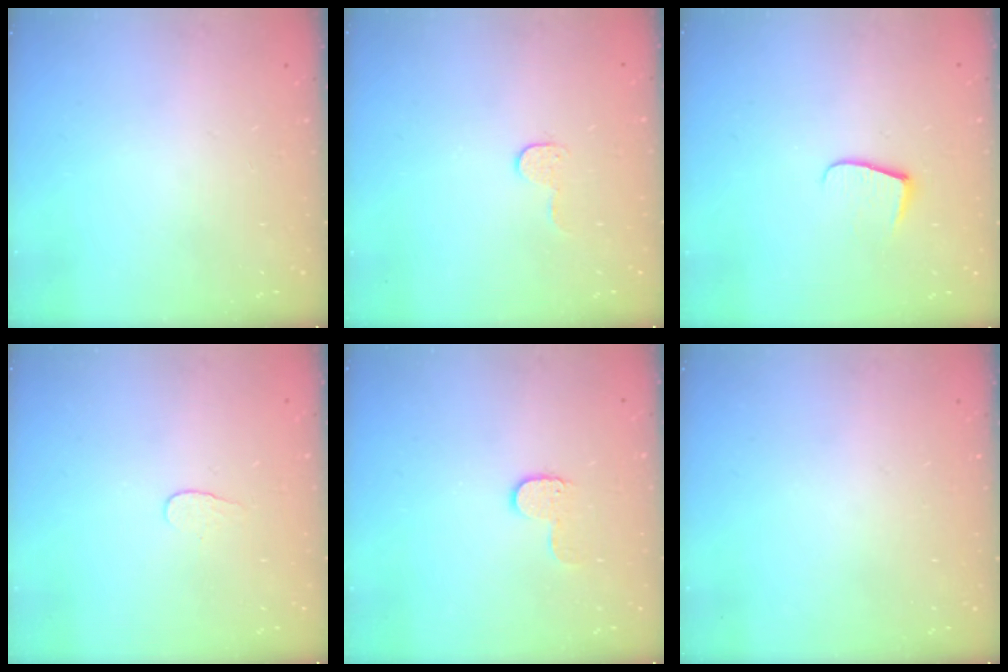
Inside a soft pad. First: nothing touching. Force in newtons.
{"total": 5.7, "press": 5.7, "slide": 0.2}
{"total": 7.7, "press": 7.7, "slide": 0.6}
{"total": 3.8, "press": 3.8, "slide": 0.4}
{"total": 7.2, "press": 7.2, "slide": 0.4}
{"total": 0.0}